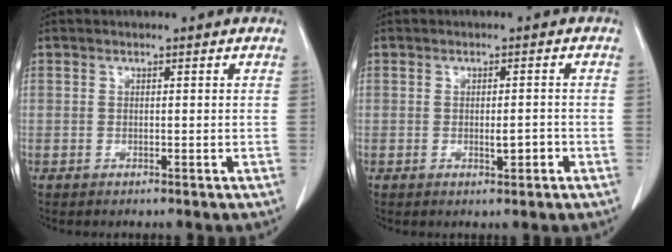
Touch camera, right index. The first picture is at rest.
{"total": 2.6, "force": [-0.8, 0.9, 2.3], "torque": [-0.040, 0.000, -0.007]}